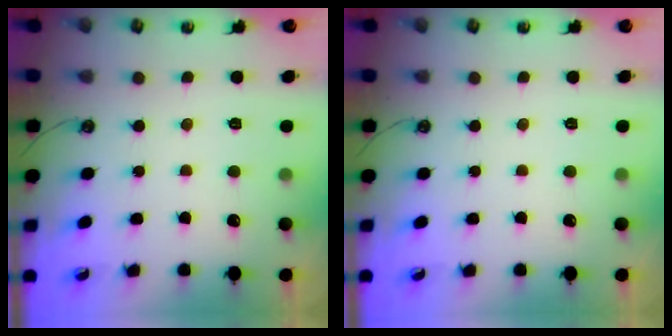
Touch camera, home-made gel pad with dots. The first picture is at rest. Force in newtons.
{"total": 0.0}